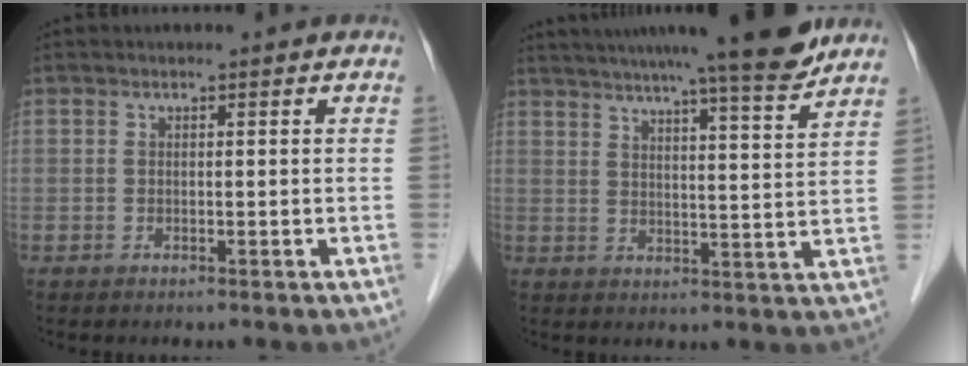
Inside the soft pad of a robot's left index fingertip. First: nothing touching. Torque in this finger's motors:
{"motor_torque": [0.40, -0.52, 0.86, 0.17]}